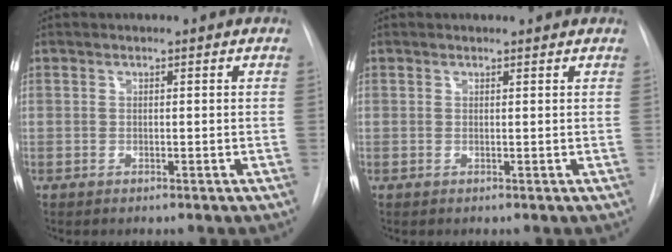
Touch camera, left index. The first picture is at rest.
{"total": 1.8, "force": [1.7, 0.3, 0.3], "torque": [-0.014, 0.011, 0.016]}